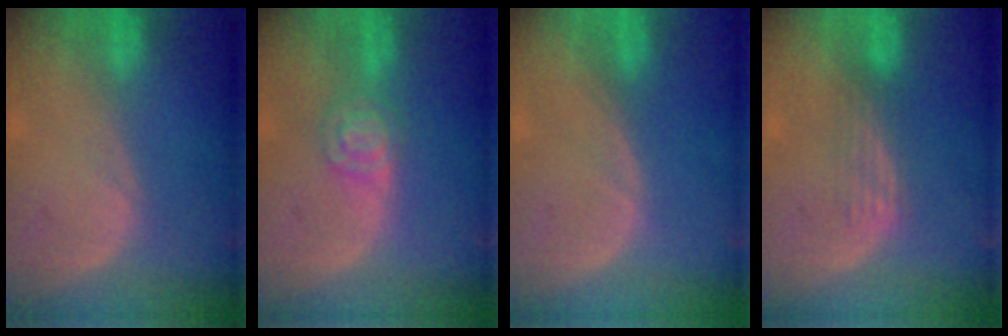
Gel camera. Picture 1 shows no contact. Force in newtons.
{"total": 4.6, "press": 4.2, "slide": 1.9}
{"total": 0.0}
{"total": 2.8, "press": 2.5, "slide": 1.3}